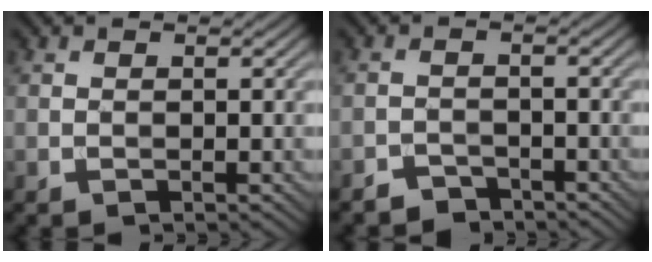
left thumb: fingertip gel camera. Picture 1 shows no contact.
{"total": 3.0, "force": [-2.7, 1.2, 0.5], "torque": [-0.002, 0.004, -0.050]}